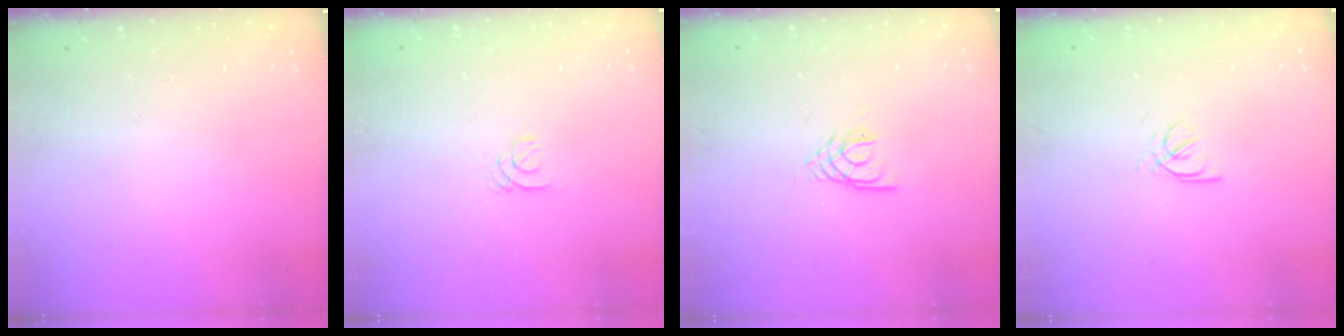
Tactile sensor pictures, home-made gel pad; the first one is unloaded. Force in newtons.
{"total": 1.0, "press": 1.0, "slide": 0.1}
{"total": 2.5, "press": 2.4, "slide": 0.4}
{"total": 2.2, "press": 2.2, "slide": 0.4}